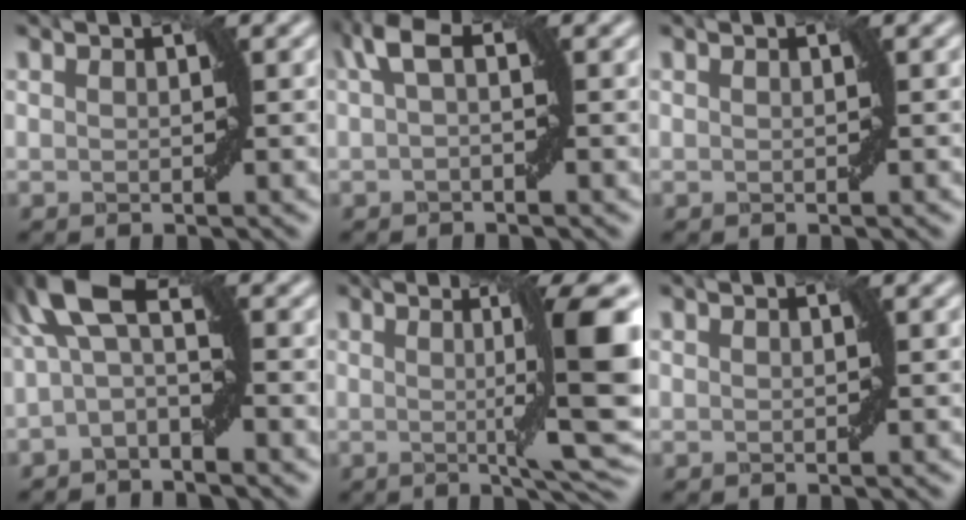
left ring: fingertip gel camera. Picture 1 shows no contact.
{"total": 2.3, "force": [0.2, 1.0, 2.0], "torque": [-0.045, 0.007, 0.013]}
{"total": 0.0}
{"total": 2.3, "force": [-0.8, 0.4, 2.1], "torque": [-0.058, 0.001, -0.011]}
{"total": 9.7, "force": [-0.5, 2.9, 9.2], "torque": [-0.127, -0.001, -0.005]}
{"total": 0.0}